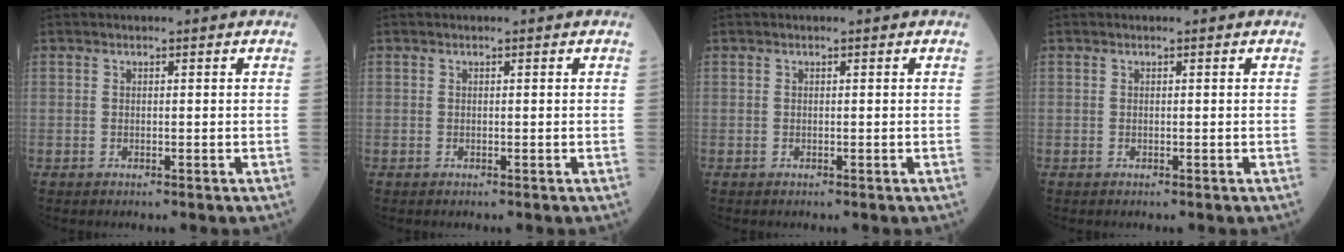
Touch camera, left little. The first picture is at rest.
{"total": 0.0}
{"total": 0.0}
{"total": 0.0}